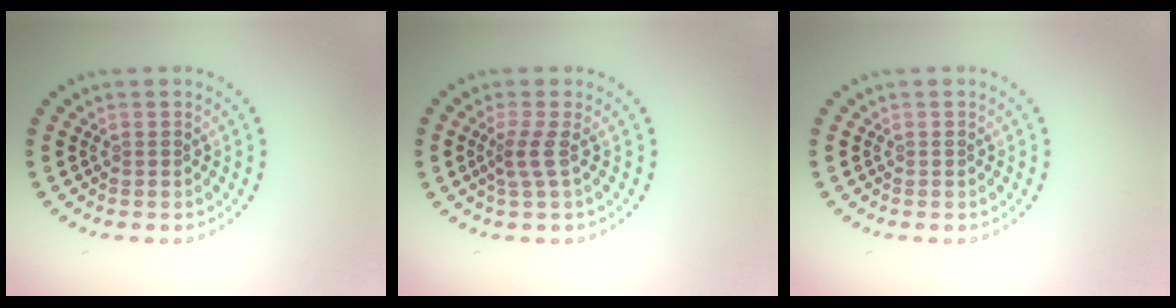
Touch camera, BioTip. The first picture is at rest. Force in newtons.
{"total": 1.9, "press": 1.2, "slide": 1.4}
{"total": 0.0}